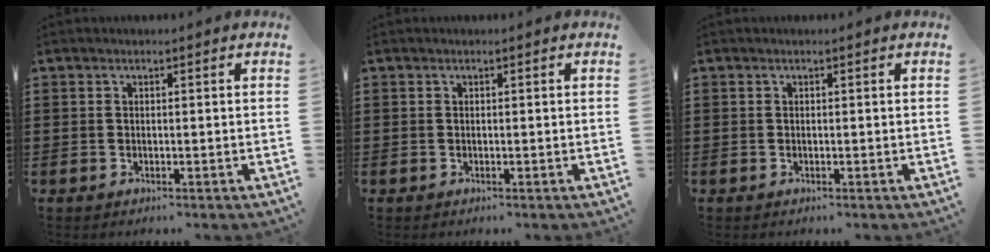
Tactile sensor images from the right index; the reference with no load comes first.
{"total": 0.0}
{"total": 0.0}